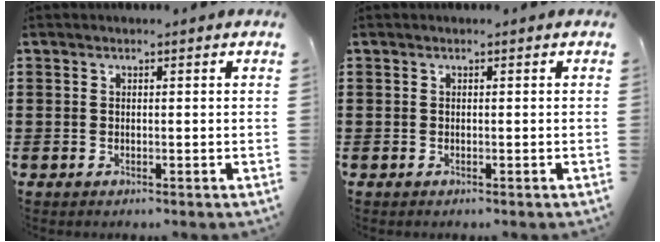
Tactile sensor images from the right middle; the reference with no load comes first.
{"total": 0.0}